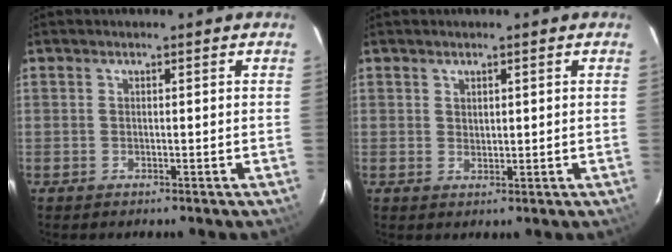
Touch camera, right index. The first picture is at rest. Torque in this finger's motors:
{"motor_torque": [-0.23, 0.09, -0.01, 0.00]}